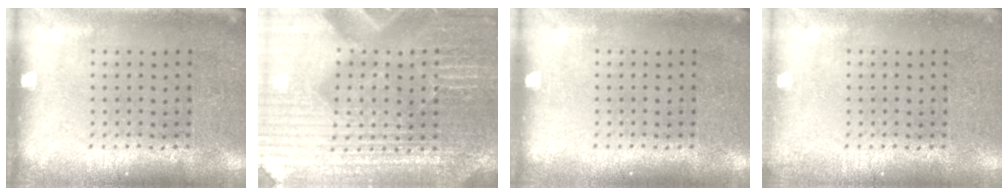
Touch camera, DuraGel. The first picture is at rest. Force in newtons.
{"total": 5.3, "press": 4.9, "slide": 2.1}
{"total": 0.0}
{"total": 0.7, "press": 0.7, "slide": 0.0}